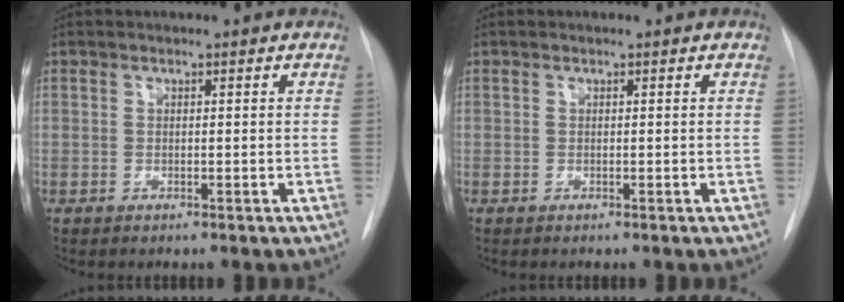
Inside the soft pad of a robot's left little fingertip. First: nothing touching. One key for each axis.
{"total": 0.0}